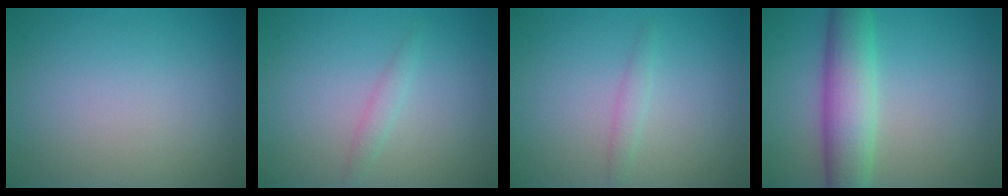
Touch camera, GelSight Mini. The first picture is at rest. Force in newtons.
{"total": 1.2, "press": 1.2, "slide": 0.1}
{"total": 1.0, "press": 1.0, "slide": 0.1}
{"total": 6.2, "press": 6.2, "slide": 0.0}